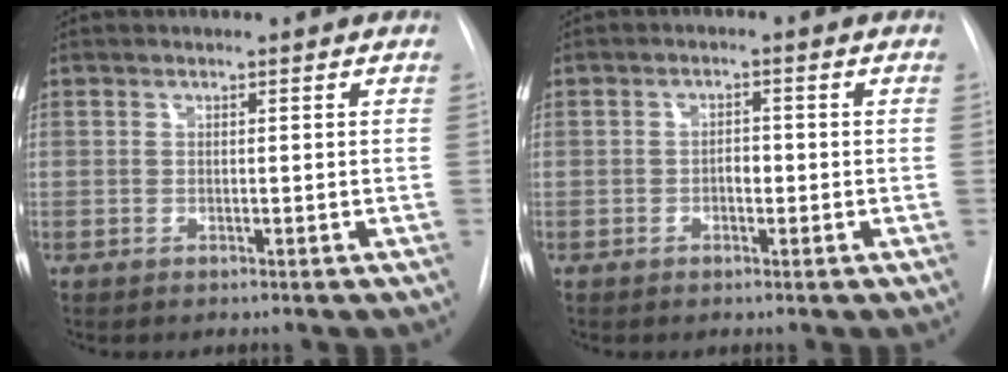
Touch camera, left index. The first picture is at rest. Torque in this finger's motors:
{"motor_torque": [0.08, 0.03, 0.01, 0.02]}